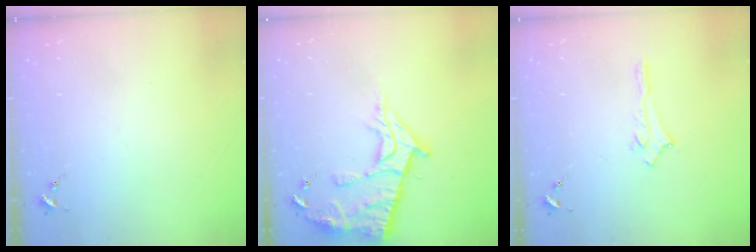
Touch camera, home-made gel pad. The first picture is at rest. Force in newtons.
{"total": 14.9, "press": 14.9, "slide": 1.5}
{"total": 2.6, "press": 2.5, "slide": 0.4}